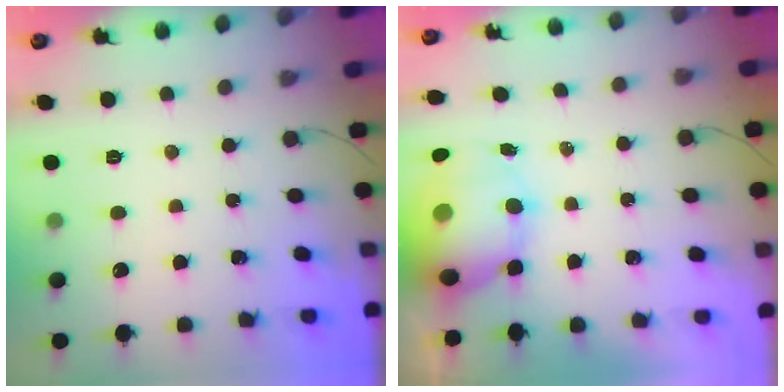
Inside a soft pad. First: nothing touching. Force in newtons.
{"total": 11.5, "press": 11.1, "slide": 3.1}